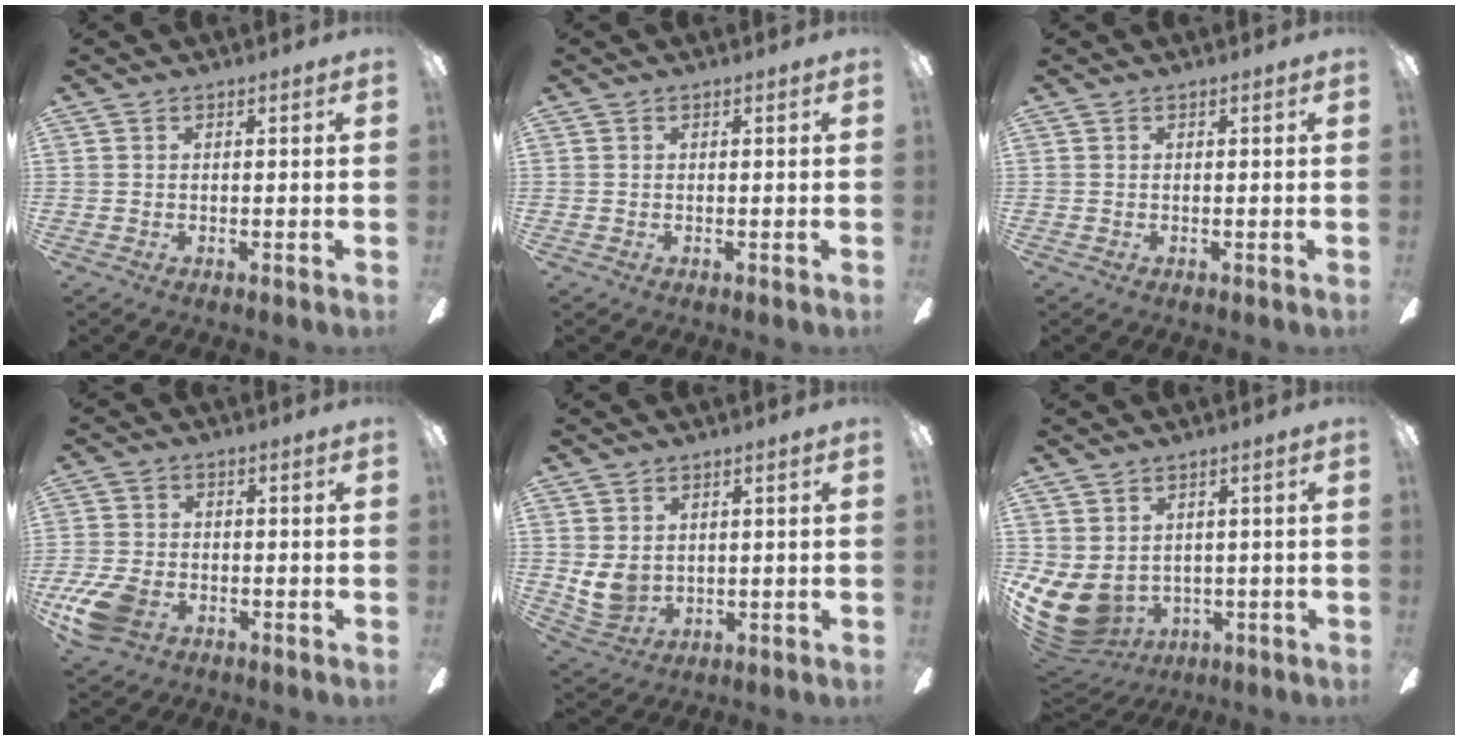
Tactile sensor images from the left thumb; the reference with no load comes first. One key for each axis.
{"total": 0.0}
{"total": 0.0}
{"total": 9.7, "fx": -4.3, "fy": 6.2, "fz": 6.0, "tx": -0.138, "ty": 0.013, "tz": -0.079}
{"total": 6.1, "fx": 1.5, "fy": 4.9, "fz": 3.2, "tx": -0.085, "ty": -0.009, "tz": 0.028}
{"total": 9.1, "fx": -1.0, "fy": 7.1, "fz": 5.6, "tx": -0.159, "ty": -0.015, "tz": -0.014}